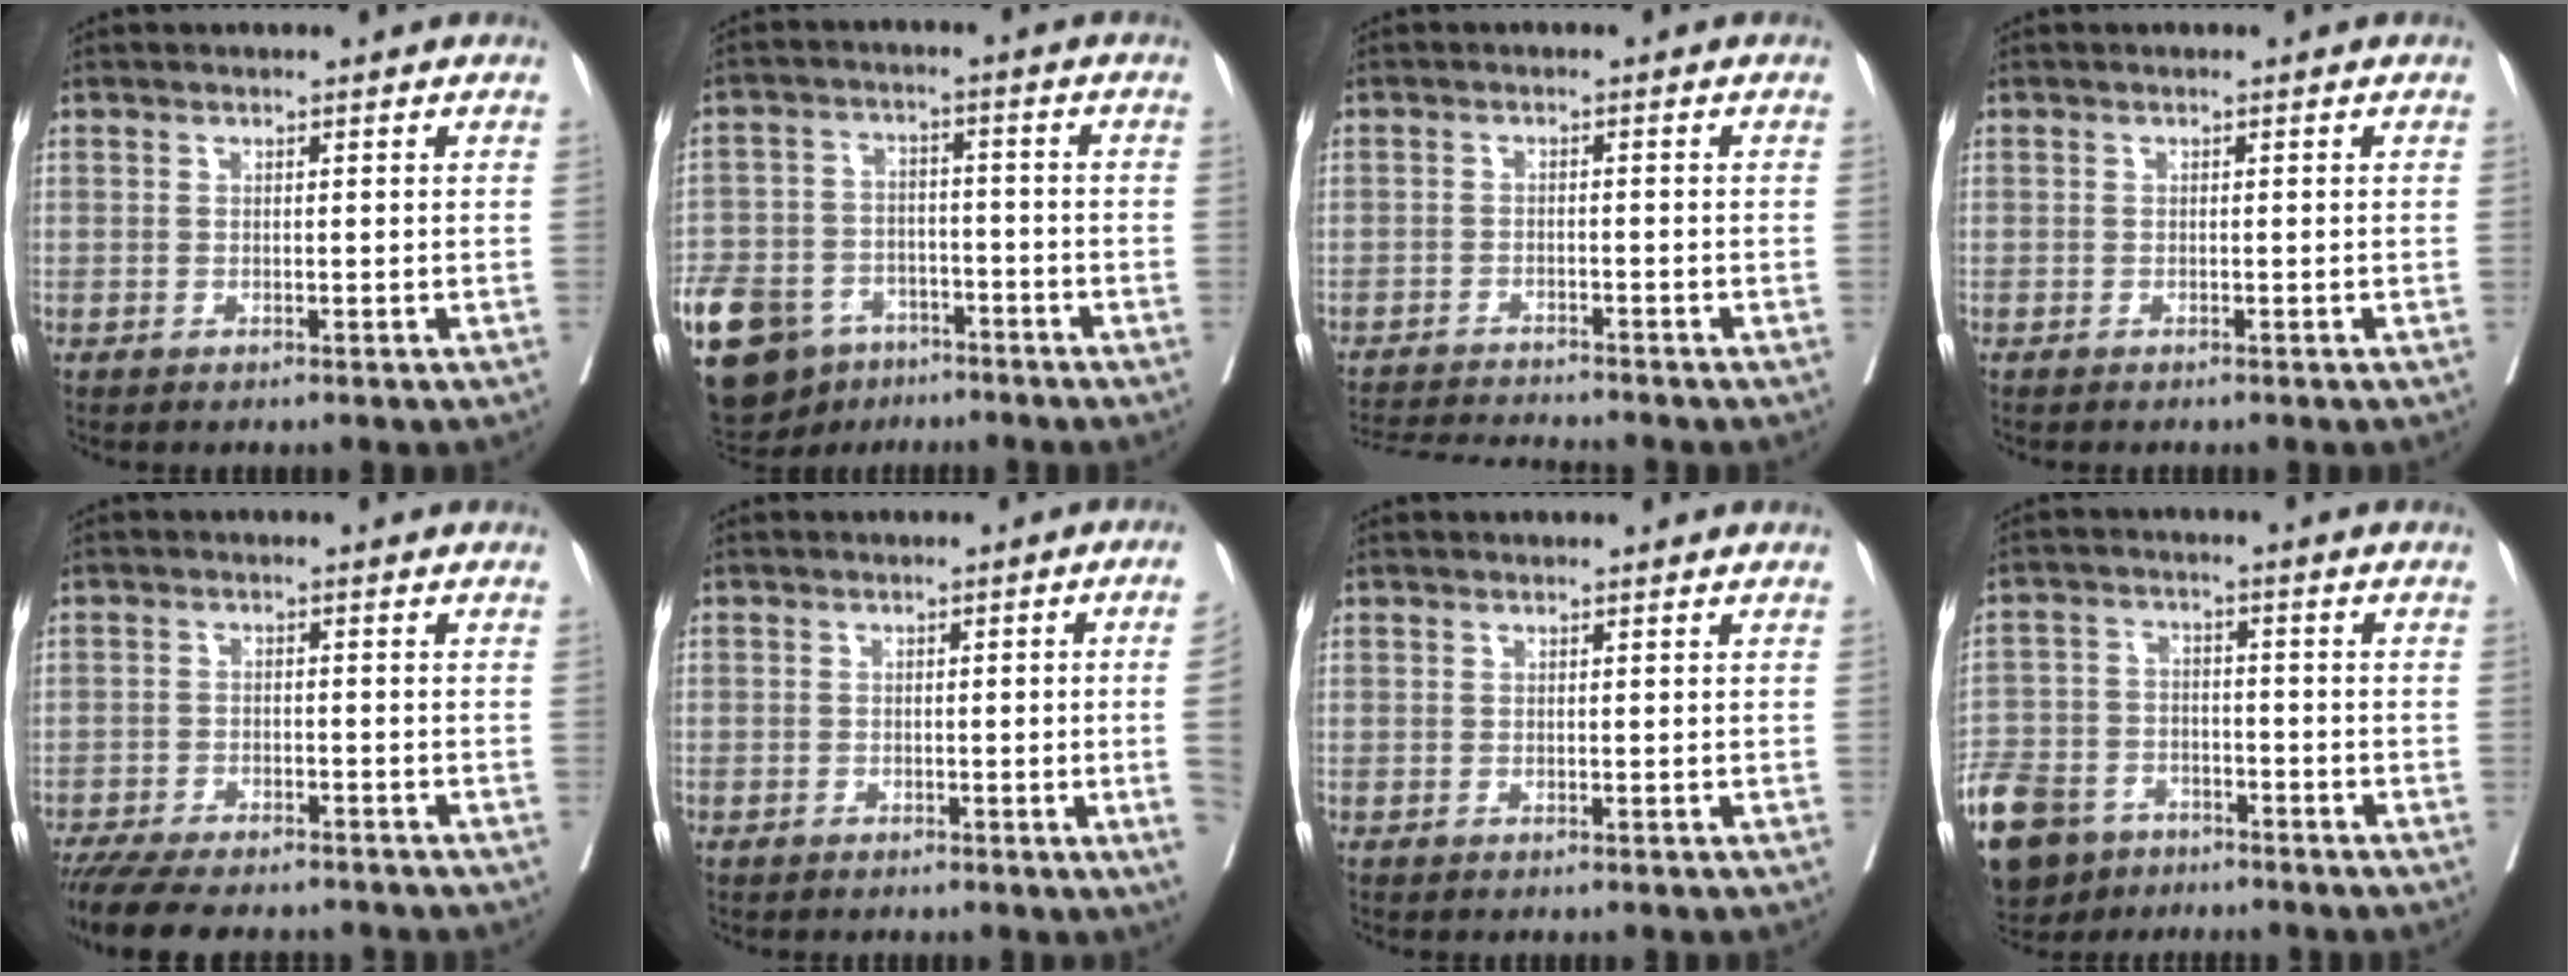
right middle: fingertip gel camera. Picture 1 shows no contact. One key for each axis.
{"total": 20.4, "fx": -12.4, "fy": 12.8, "fz": 10.0, "tx": -0.276, "ty": -0.014, "tz": -0.200}
{"total": 7.6, "fx": -7.4, "fy": -0.6, "fz": 1.6, "tx": -0.020, "ty": -0.009, "tz": -0.123}
{"total": 0.6, "fx": -0.6, "fy": 0.1, "fz": 0.2, "tx": -0.001, "ty": -0.001, "tz": -0.012}
{"total": 13.2, "fx": -11.6, "fy": 3.1, "fz": 5.6, "tx": -0.103, "ty": -0.013, "tz": -0.168}
{"total": 6.3, "fx": -1.2, "fy": -1.5, "fz": 6.0, "tx": -0.065, "ty": -0.004, "tz": -0.017}
{"total": 0.0}
{"total": 15.7, "fx": -10.6, "fy": 9.4, "fz": 6.8, "tx": -0.174, "ty": -0.009, "tz": -0.179}